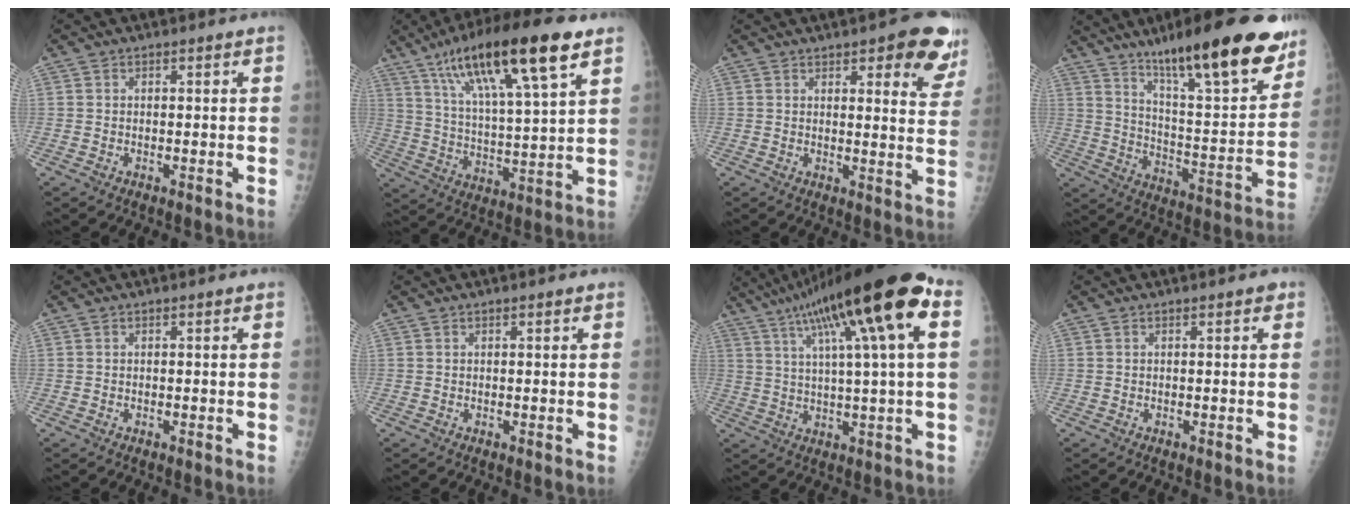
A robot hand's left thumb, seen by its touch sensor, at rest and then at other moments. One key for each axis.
{"total": 21.6, "fx": 12.1, "fy": 4.6, "fz": 17.3, "tx": -0.287, "ty": -0.024, "tz": 0.215}
{"total": 11.4, "fx": 6.9, "fy": 4.1, "fz": 8.2, "tx": -0.051, "ty": -0.032, "tz": 0.072}
{"total": 24.4, "fx": 16.5, "fy": 5.2, "fz": 17.2, "tx": -0.228, "ty": -0.069, "tz": 0.260}
{"total": 0.0}
{"total": 0.5, "fx": 0.3, "fy": 0.2, "fz": 0.4, "tx": -0.005, "ty": 0.000, "tz": 0.003}
{"total": 21.5, "fx": 8.6, "fy": 2.8, "fz": 19.4, "tx": -0.326, "ty": 0.022, "tz": 0.134}
{"total": 0.7, "fx": 0.3, "fy": 0.3, "fz": 0.5, "tx": -0.003, "ty": 0.001, "tz": 0.001}